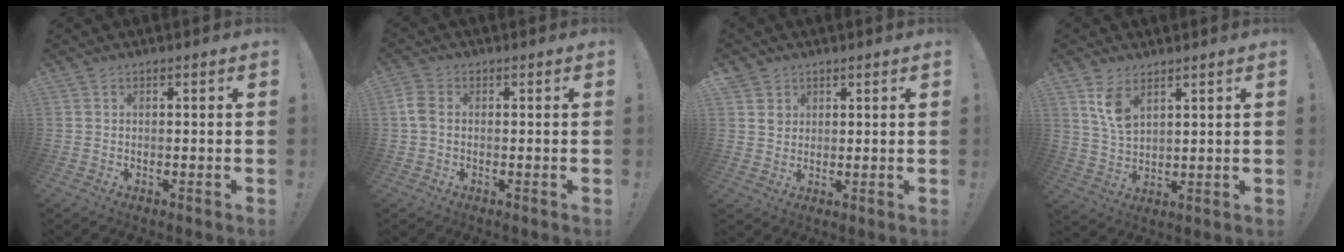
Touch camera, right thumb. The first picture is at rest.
{"total": 4.3, "force": [0.2, 2.9, 3.1], "torque": [-0.072, 0.004, 0.004]}
{"total": 5.0, "force": [2.6, 4.3, 0.6], "torque": [0.001, -0.022, 0.048]}
{"total": 7.4, "force": [4.3, 3.7, 4.7], "torque": [-0.082, -0.018, 0.081]}